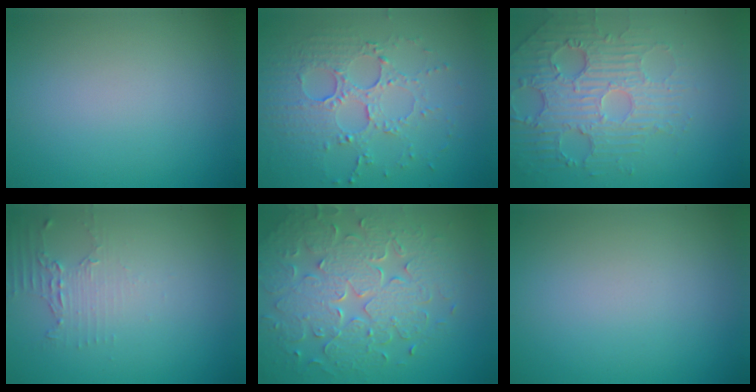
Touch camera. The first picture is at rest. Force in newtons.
{"total": 5.5, "press": 3.8, "slide": 4.0}
{"total": 4.8, "press": 4.2, "slide": 2.2}
{"total": 2.0, "press": 1.4, "slide": 1.4}
{"total": 8.3, "press": 6.0, "slide": 5.7}
{"total": 0.0}